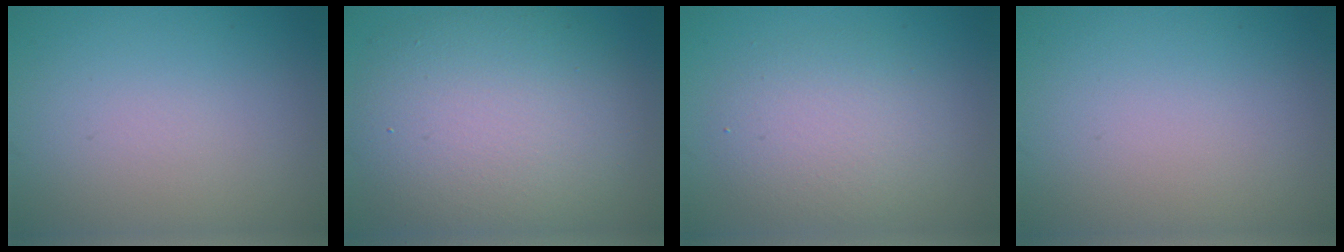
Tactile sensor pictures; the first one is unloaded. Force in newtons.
{"total": 10.1, "press": 10.1, "slide": 0.6}
{"total": 3.9, "press": 3.9, "slide": 0.4}
{"total": 0.0}